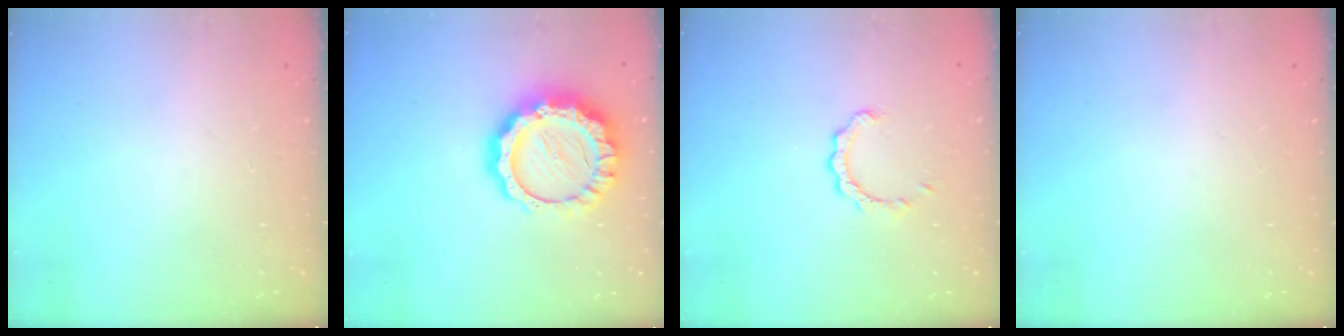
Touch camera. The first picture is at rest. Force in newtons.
{"total": 15.3, "press": 15.3, "slide": 1.1}
{"total": 2.3, "press": 2.3, "slide": 0.2}
{"total": 0.0}